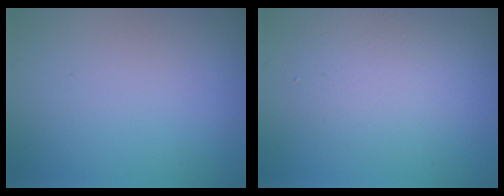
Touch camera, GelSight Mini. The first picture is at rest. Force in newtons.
{"total": 3.4, "press": 3.4, "slide": 0.2}